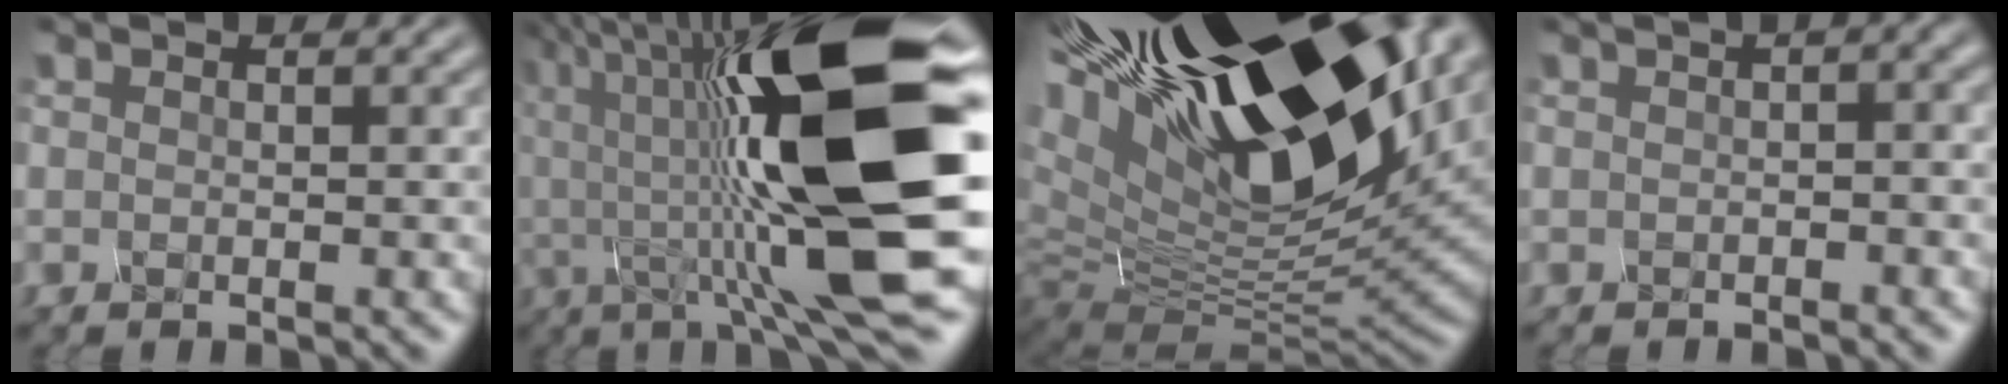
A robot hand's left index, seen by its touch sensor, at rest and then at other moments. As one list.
[{"total": 15.6, "force": [0.2, 3.2, 15.3], "torque": [-0.289, 0.027, 0.011]}, {"total": 19.0, "force": [10.4, 7.5, 14.0], "torque": [-0.247, 0.023, 0.194]}, {"total": 5.1, "force": [-0.2, 2.0, 4.7], "torque": [-0.037, 0.016, -0.009]}]